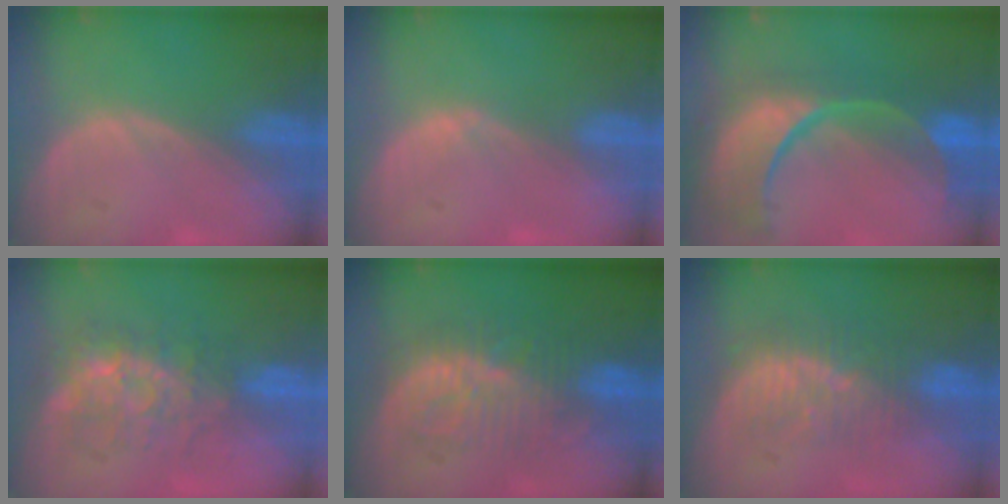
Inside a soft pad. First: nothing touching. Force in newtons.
{"total": 0.7, "press": 0.7, "slide": 0.3}
{"total": 13.7, "press": 10.8, "slide": 8.3}
{"total": 8.8, "press": 7.5, "slide": 4.5}
{"total": 9.4, "press": 9.2, "slide": 2.2}
{"total": 7.9, "press": 7.5, "slide": 2.5}